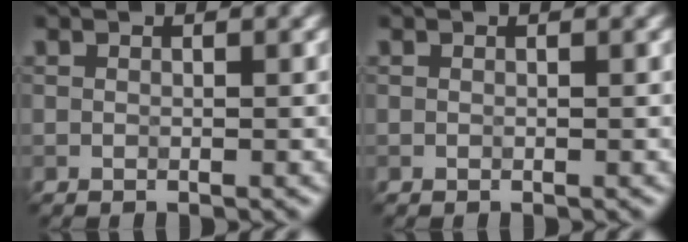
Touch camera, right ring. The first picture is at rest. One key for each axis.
{"total": 0.0}